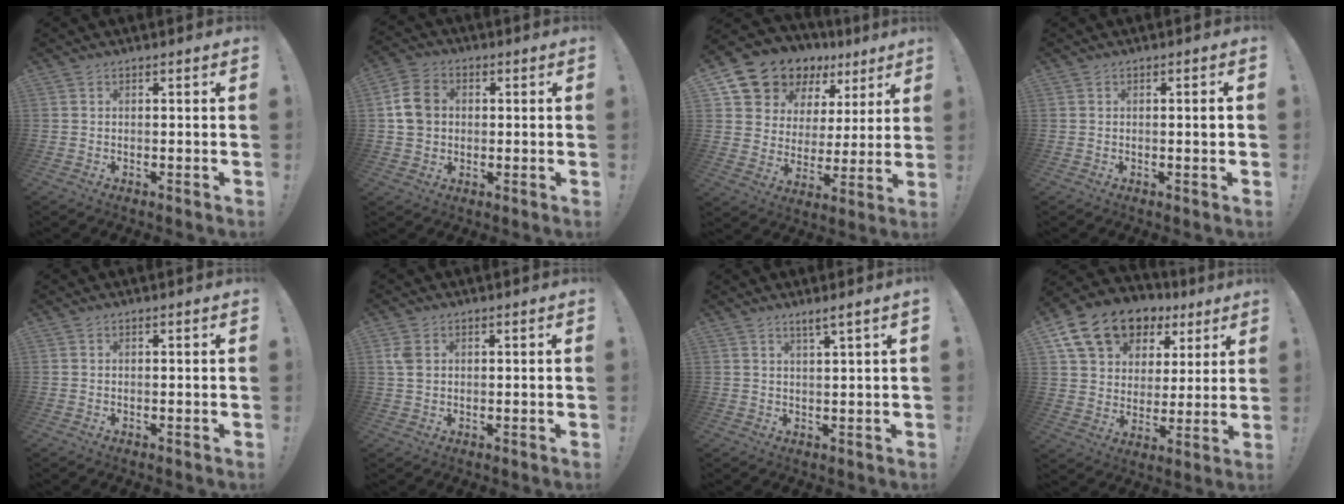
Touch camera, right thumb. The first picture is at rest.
{"total": 8.9, "force": [1.1, 7.5, 4.6], "torque": [-0.067, 0.015, 0.027]}
{"total": 12.8, "force": [10.1, 7.5, 2.5], "torque": [-0.062, -0.079, 0.199]}
{"total": 1.7, "force": [-0.2, 0.0, 1.7], "torque": [-0.021, -0.002, -0.008]}
{"total": 0.0}
{"total": 3.4, "force": [1.2, 2.3, 2.2], "torque": [-0.038, 0.002, 0.023]}
{"total": 2.8, "force": [1.9, -0.6, 2.0], "torque": [-0.032, -0.011, 0.029]}
{"total": 16.4, "force": [9.4, 10.9, 7.9], "torque": [-0.127, -0.048, 0.177]}